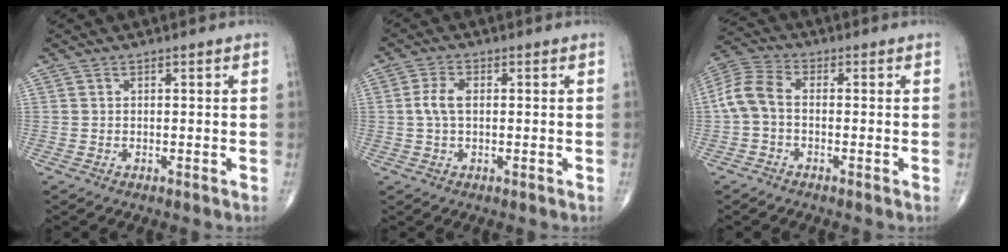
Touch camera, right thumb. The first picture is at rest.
{"total": 3.8, "force": [0.2, 2.1, 3.2], "torque": [-0.074, 0.007, 0.001]}
{"total": 6.7, "force": [-0.9, 4.1, 5.2], "torque": [-0.112, 0.020, -0.031]}